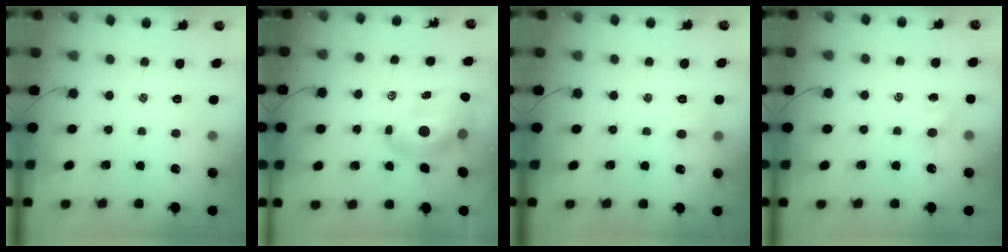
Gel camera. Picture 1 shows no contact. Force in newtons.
{"total": 9.4, "press": 8.9, "slide": 3.0}
{"total": 3.6, "press": 3.4, "slide": 1.2}
{"total": 4.2, "press": 3.9, "slide": 1.3}